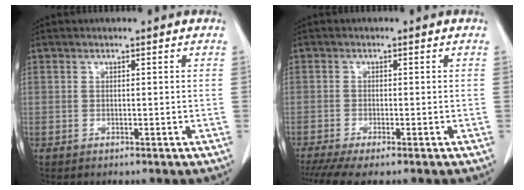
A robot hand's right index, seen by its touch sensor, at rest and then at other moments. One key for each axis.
{"total": 5.6, "fx": -4.4, "fy": 0.4, "fz": 3.4, "tx": -0.051, "ty": -0.011, "tz": -0.072}